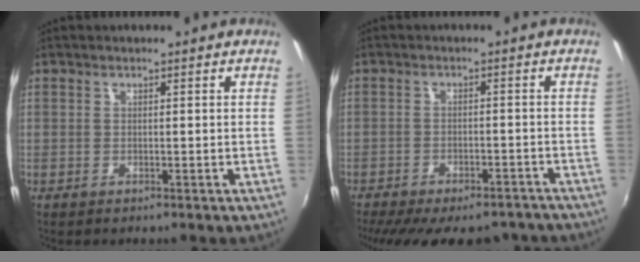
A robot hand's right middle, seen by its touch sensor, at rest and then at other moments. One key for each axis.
{"total": 19.0, "fx": -15.7, "fy": 6.7, "fz": 8.4, "tx": -0.173, "ty": -0.019, "tz": -0.203}